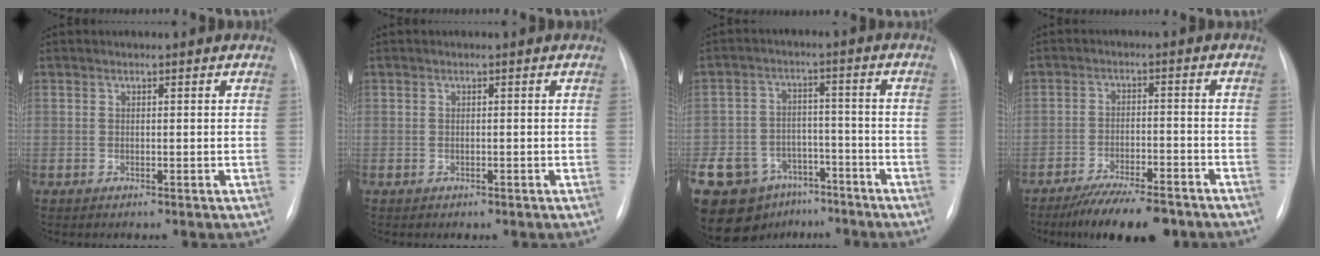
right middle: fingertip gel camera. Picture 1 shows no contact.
{"total": 0.6, "force": [-0.3, 0.5, 0.1], "torque": [-0.007, 0.002, -0.002]}
{"total": 19.7, "force": [-11.9, 13.5, 8.0], "torque": [-0.220, 0.012, -0.179]}
{"total": 11.5, "force": [-9.3, 2.7, 6.3], "torque": [-0.096, -0.014, -0.143]}